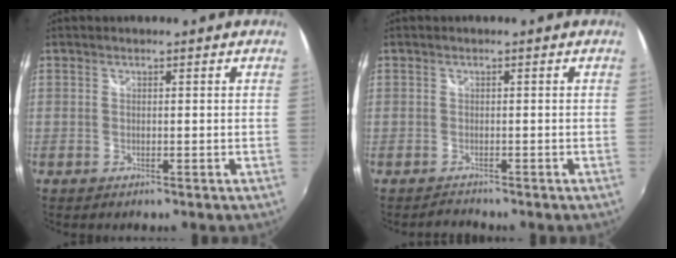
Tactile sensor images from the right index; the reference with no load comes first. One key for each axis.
{"total": 1.5, "fx": -1.3, "fy": 0.7, "fz": -0.3, "tx": 0.000, "ty": 0.003, "tz": -0.024}